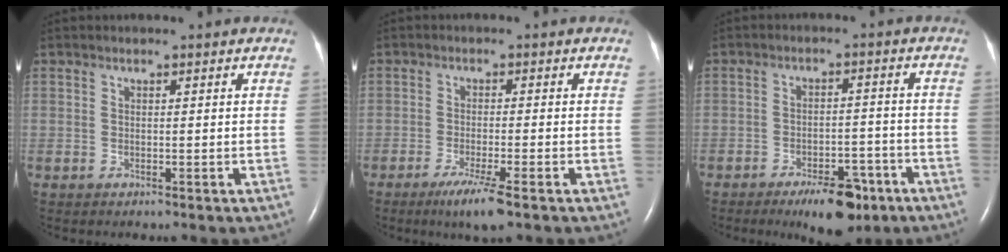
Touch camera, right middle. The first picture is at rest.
{"total": 5.1, "force": [-3.1, -0.1, 4.0], "torque": [-0.078, -0.016, -0.056]}
{"total": 8.1, "force": [-5.4, 3.1, 5.2], "torque": [-0.076, 0.000, -0.079]}